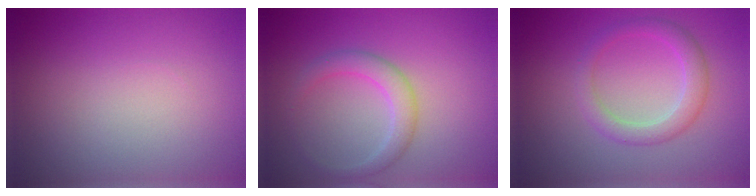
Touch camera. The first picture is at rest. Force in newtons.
{"total": 2.5, "press": 2.5, "slide": 0.1}
{"total": 2.7, "press": 2.7, "slide": 0.2}